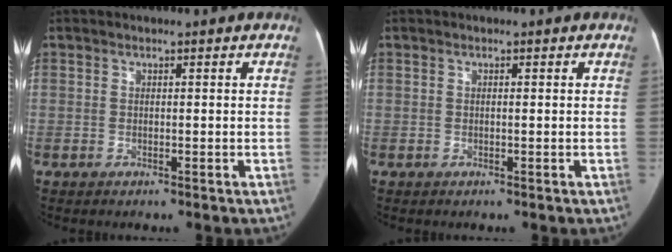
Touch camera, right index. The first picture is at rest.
{"total": 0.0}